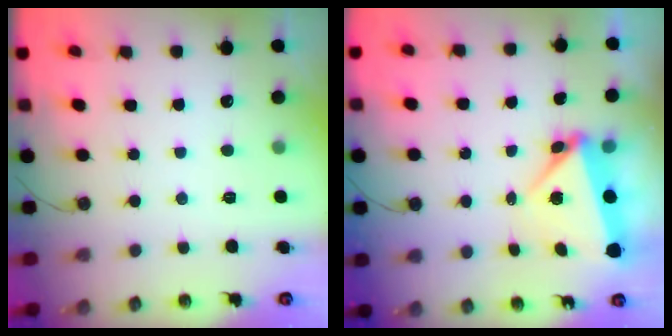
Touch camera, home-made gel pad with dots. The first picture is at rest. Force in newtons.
{"total": 5.6, "press": 4.9, "slide": 2.6}